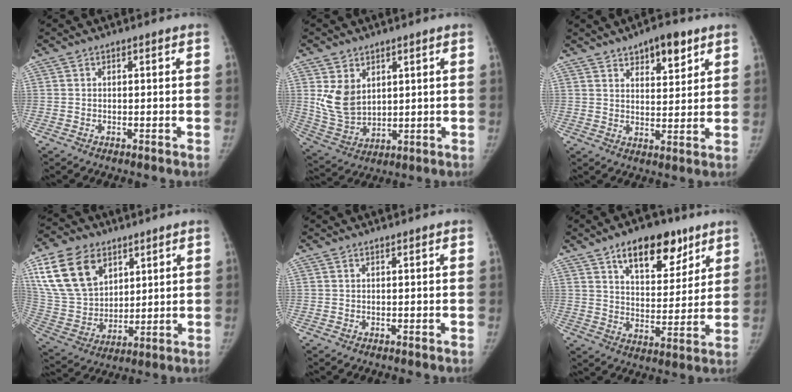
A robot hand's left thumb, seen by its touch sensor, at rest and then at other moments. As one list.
[{"total": 8.8, "force": [3.0, 6.3, 5.3], "torque": [-0.081, -0.022, 0.080]}, {"total": 8.1, "force": [5.0, 3.6, 5.3], "torque": [-0.051, -0.026, 0.072]}, {"total": 18.2, "force": [8.7, 12.3, 10.1], "torque": [-0.176, -0.022, 0.175]}, {"total": 0.6, "force": [0.5, 0.0, 0.1], "torque": [-0.003, 0.006, 0.011]}, {"total": 14.9, "force": [9.0, 7.6, 9.1], "torque": [-0.088, -0.043, 0.140]}]